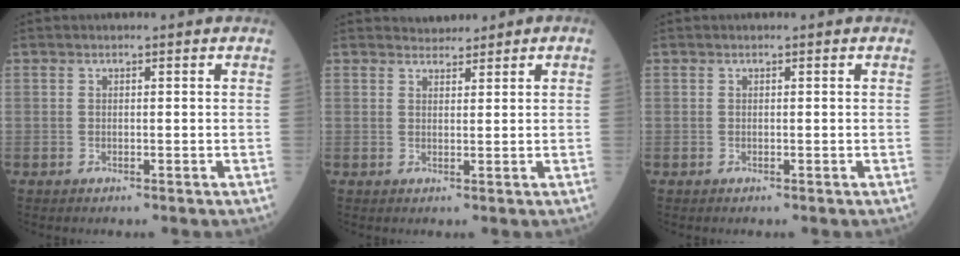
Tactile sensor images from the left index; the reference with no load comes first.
{"total": 1.8, "force": [1.7, 0.6, -0.1], "torque": [0.000, 0.007, 0.027]}
{"total": 0.0}